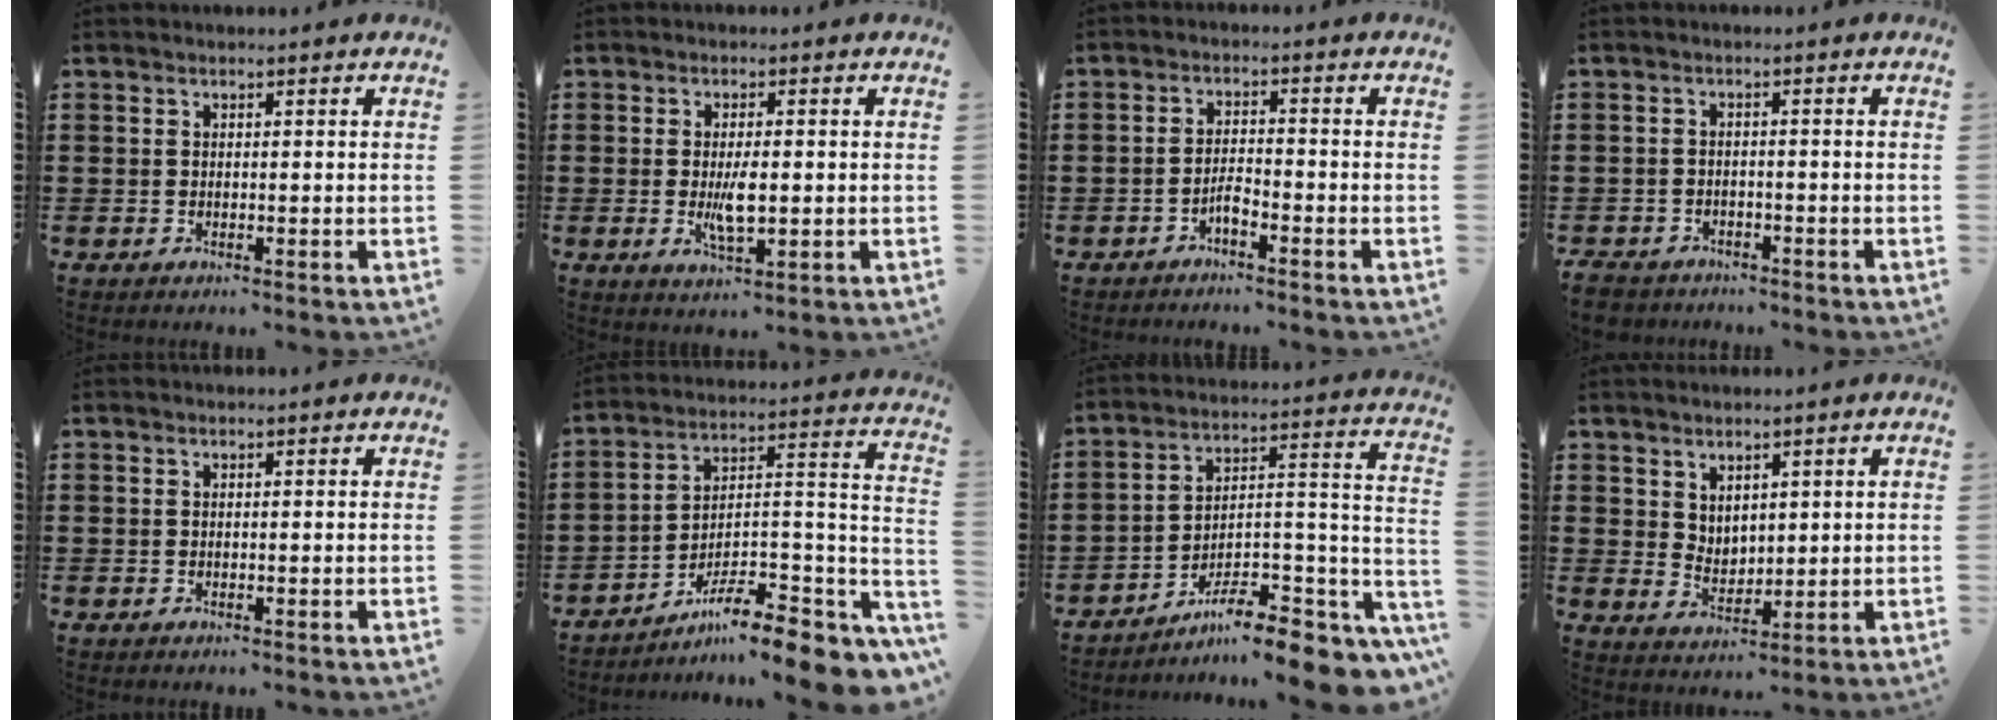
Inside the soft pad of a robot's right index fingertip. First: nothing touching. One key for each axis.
{"total": 4.5, "fx": -0.3, "fy": 1.6, "fz": 4.2, "tx": -0.088, "ty": -0.004, "tz": -0.010}
{"total": 2.6, "fx": -1.8, "fy": 0.6, "fz": 1.7, "tx": -0.040, "ty": 0.003, "tz": -0.037}
{"total": 2.0, "fx": -1.8, "fy": 0.6, "fz": 0.1, "tx": -0.015, "ty": 0.000, "tz": -0.043}
{"total": 0.0}
{"total": 9.8, "fx": -7.4, "fy": 2.3, "fz": 6.1, "tx": -0.090, "ty": 0.009, "tz": -0.139}
{"total": 9.5, "fx": -7.4, "fy": 2.4, "fz": 5.5, "tx": -0.081, "ty": 0.008, "tz": -0.135}
{"total": 3.5, "fx": 2.8, "fy": 2.1, "fz": 0.3, "tx": -0.016, "ty": -0.001, "tz": 0.054}